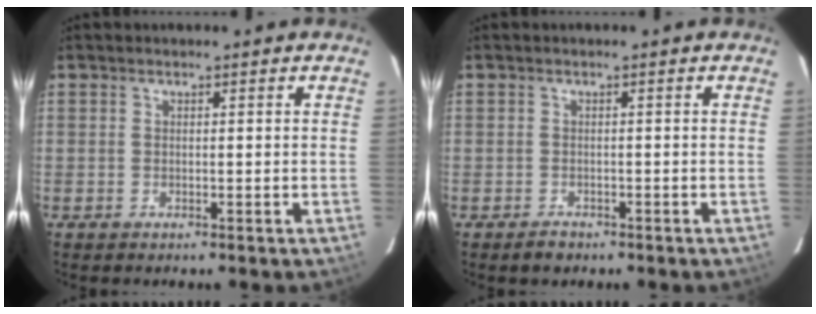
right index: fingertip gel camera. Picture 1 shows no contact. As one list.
[{"total": 1.8, "force": [-1.3, 1.2, 0.4], "torque": [-0.009, 0.000, -0.018]}]